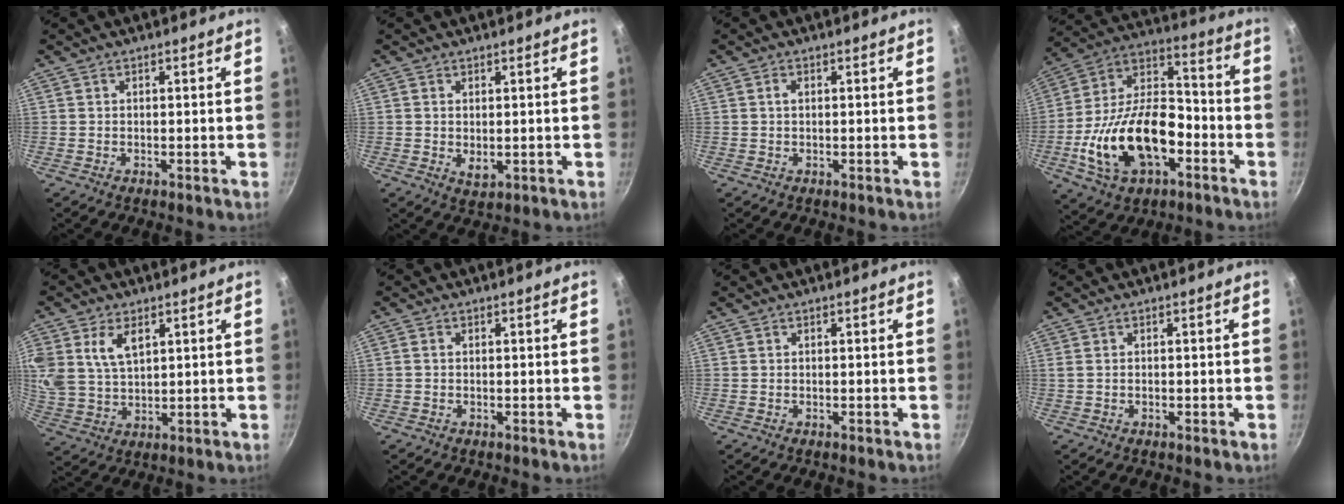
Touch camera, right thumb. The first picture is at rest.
{"total": 2.9, "force": [0.1, 1.8, 2.3], "torque": [-0.038, -0.008, 0.005]}
{"total": 1.2, "force": [0.2, 0.7, 0.9], "torque": [-0.017, 0.004, 0.003]}
{"total": 22.7, "force": [-6.9, 13.1, 17.2], "torque": [-0.294, 0.051, -0.128]}
{"total": 10.4, "force": [4.3, 6.6, 6.8], "torque": [-0.133, -0.014, 0.090]}
{"total": 0.7, "force": [0.0, 0.6, 0.5], "torque": [-0.009, 0.004, -0.001]}
{"total": 0.0}
{"total": 0.8, "force": [-0.1, 0.4, 0.7], "torque": [-0.014, 0.001, -0.002]}